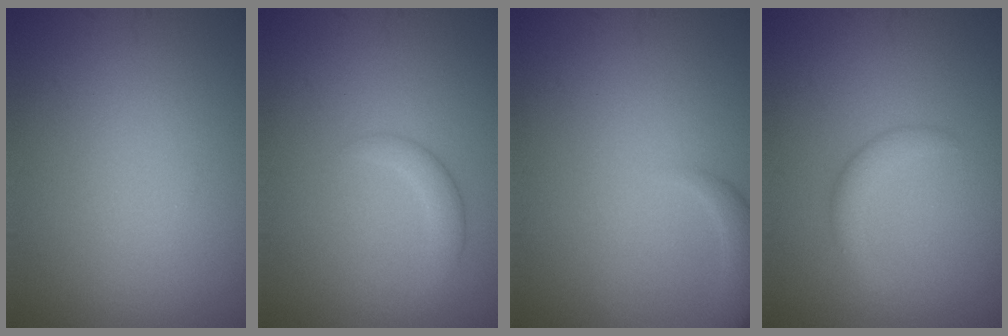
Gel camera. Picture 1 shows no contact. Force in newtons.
{"total": 1.7, "press": 1.7, "slide": 0.1}
{"total": 3.3, "press": 3.3, "slide": 0.3}
{"total": 1.9, "press": 1.8, "slide": 0.3}